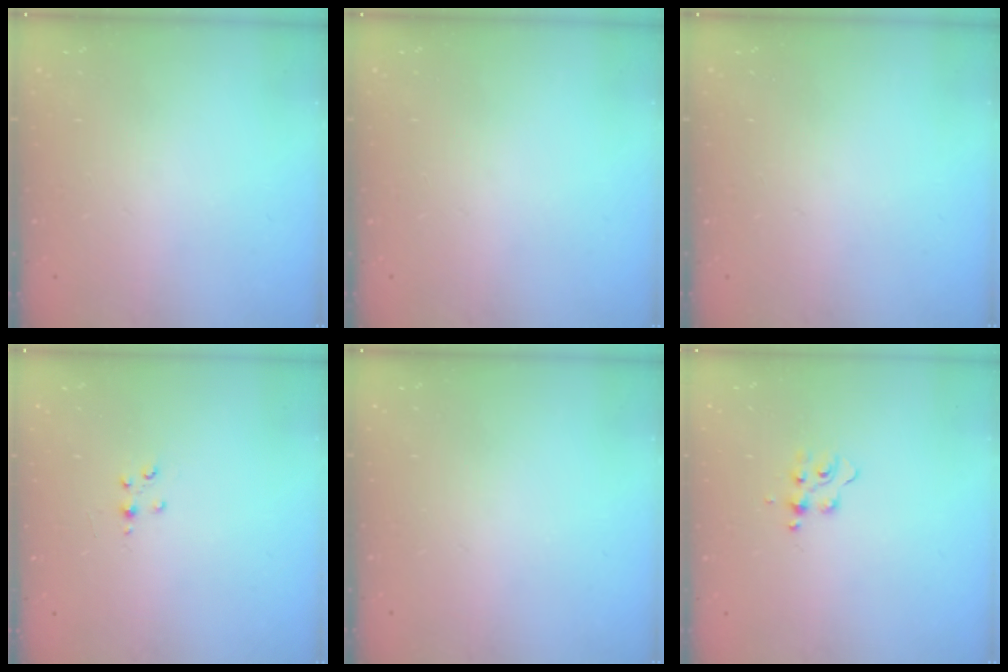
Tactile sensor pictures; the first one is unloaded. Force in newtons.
{"total": 0.0}
{"total": 0.0}
{"total": 2.7, "press": 2.7, "slide": 0.4}
{"total": 0.0}
{"total": 7.3, "press": 7.3, "slide": 0.7}